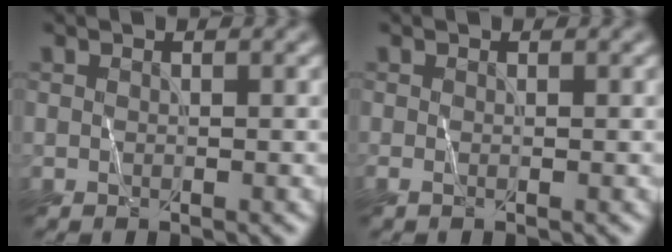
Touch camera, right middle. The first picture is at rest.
{"total": 0.6, "force": [-0.2, 0.1, 0.5], "torque": [-0.013, -0.005, -0.003]}